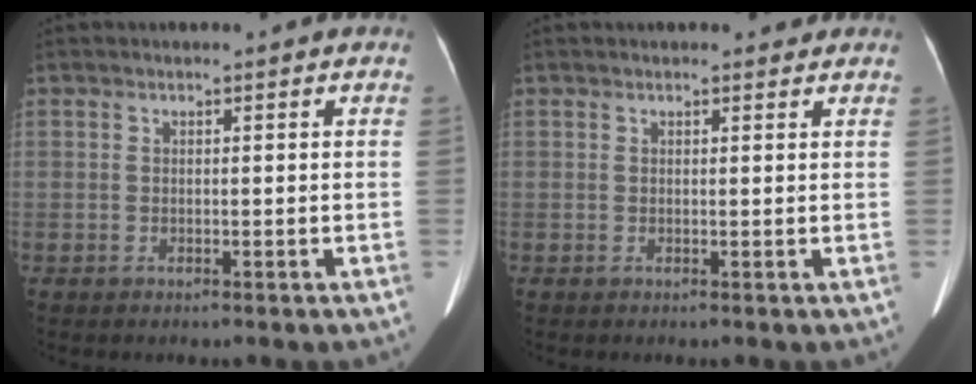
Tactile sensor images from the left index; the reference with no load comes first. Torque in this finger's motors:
{"motor_torque": [-0.06, -0.09, 0.01, 0.01]}